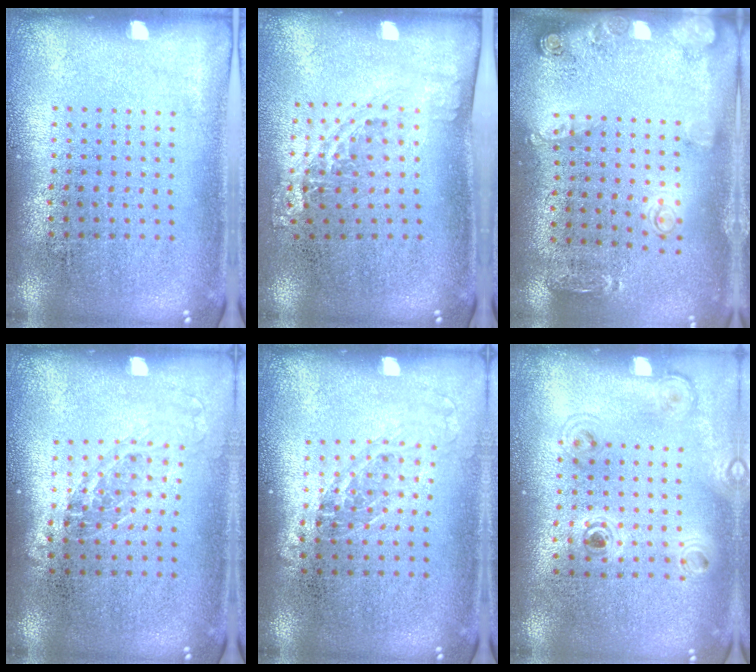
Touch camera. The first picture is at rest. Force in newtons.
{"total": 1.3, "press": 1.0, "slide": 0.9}
{"total": 1.5, "press": 1.4, "slide": 0.7}
{"total": 1.1, "press": 1.0, "slide": 0.5}
{"total": 1.1, "press": 1.0, "slide": 0.5}
{"total": 1.1, "press": 1.1, "slide": 0.3}